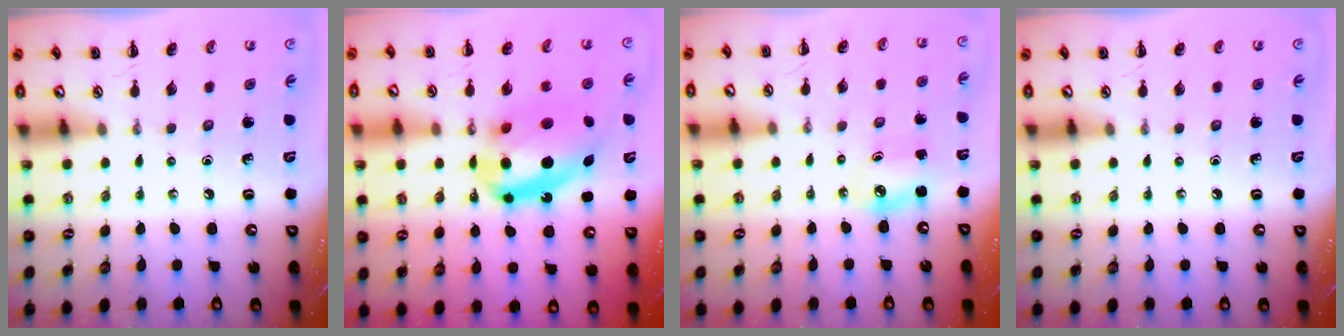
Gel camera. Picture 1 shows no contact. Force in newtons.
{"total": 17.0, "press": 16.5, "slide": 4.2}
{"total": 4.2, "press": 4.1, "slide": 0.9}
{"total": 0.0}